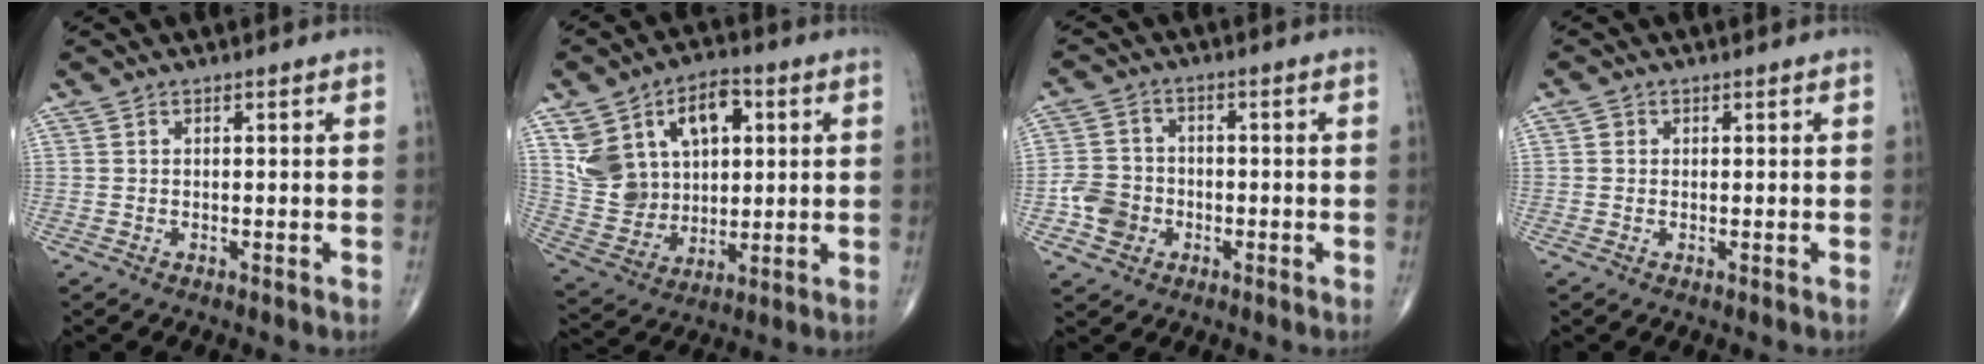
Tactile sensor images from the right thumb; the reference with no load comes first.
{"total": 16.5, "force": [5.5, 11.6, 10.4], "torque": [-0.144, -0.004, 0.111]}
{"total": 6.2, "force": [-2.1, 5.4, 2.4], "torque": [-0.022, 0.018, -0.042]}
{"total": 1.0, "force": [0.1, 1.0, 0.3], "torque": [0.001, 0.002, 0.000]}